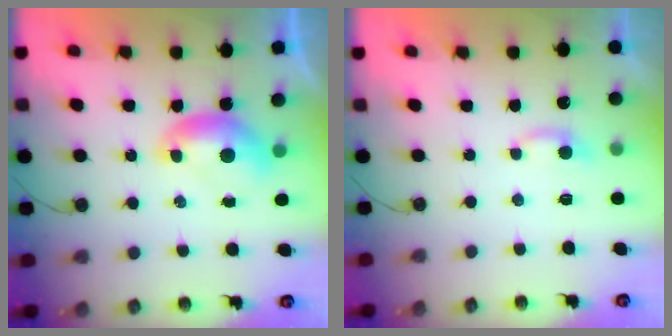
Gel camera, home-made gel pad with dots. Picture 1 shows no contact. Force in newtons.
{"total": 3.7, "press": 3.6, "slide": 0.4}